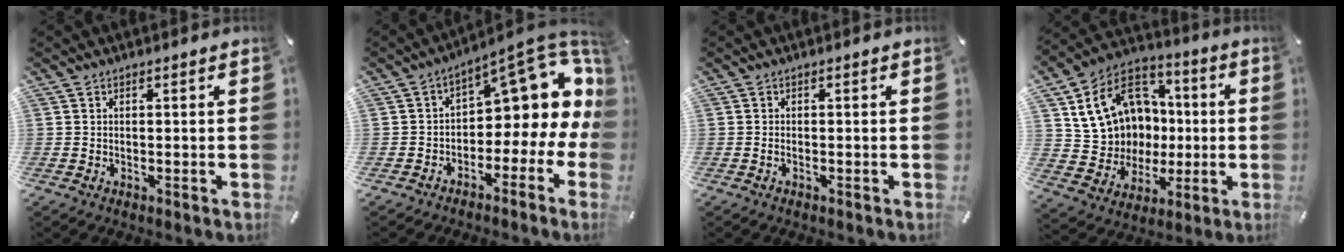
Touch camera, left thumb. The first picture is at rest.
{"total": 12.3, "force": [6.8, 5.4, 8.8], "torque": [-0.124, -0.062, 0.109]}
{"total": 1.0, "force": [-0.5, 0.4, 0.7], "torque": [-0.015, 0.000, -0.010]}
{"total": 17.2, "force": [3.1, 15.4, 6.9], "torque": [-0.138, -0.009, 0.079]}